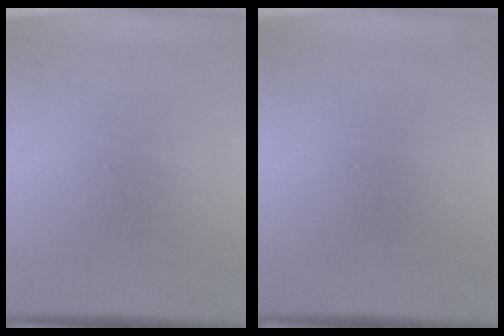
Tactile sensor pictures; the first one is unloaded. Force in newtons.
{"total": 0.0}